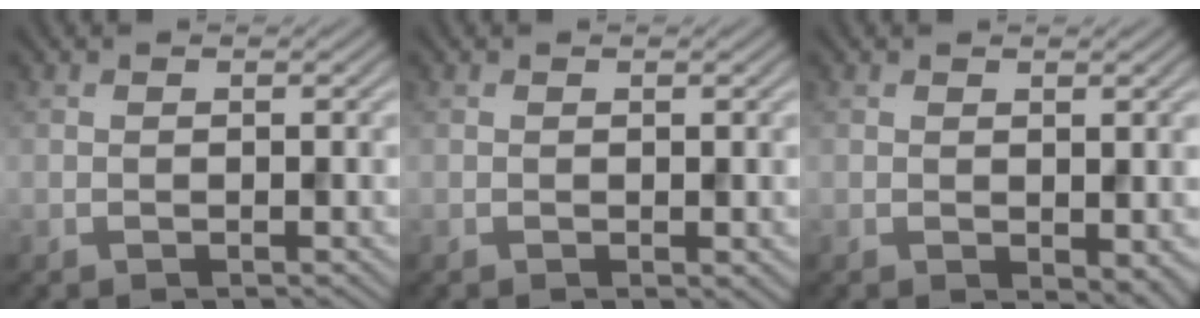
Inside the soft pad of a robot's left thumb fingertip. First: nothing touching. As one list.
[{"total": 0.6, "force": [0.0, 0.3, 0.5], "torque": [-0.005, -0.004, 0.000]}, {"total": 2.4, "force": [-0.3, 1.4, 2.0], "torque": [-0.028, -0.008, -0.002]}]